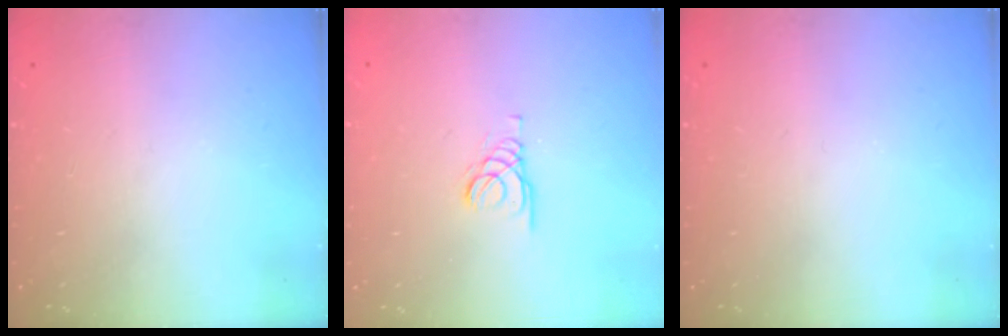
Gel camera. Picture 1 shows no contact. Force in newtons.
{"total": 1.5, "press": 1.4, "slide": 0.1}
{"total": 0.0}